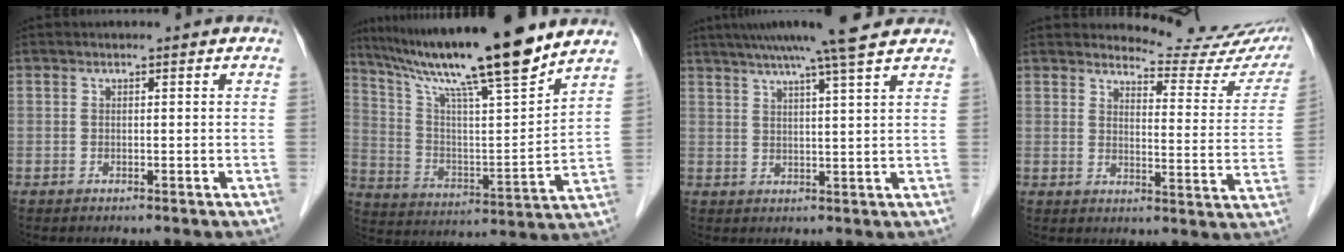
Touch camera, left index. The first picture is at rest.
{"total": 20.4, "force": [16.4, 0.1, 12.1], "torque": [-0.206, 0.002, 0.274]}
{"total": 10.8, "force": [8.6, -0.9, 6.5], "torque": [-0.104, 0.022, 0.114]}
{"total": 15.0, "force": [14.5, 2.3, 2.8], "torque": [-0.016, -0.080, 0.147]}